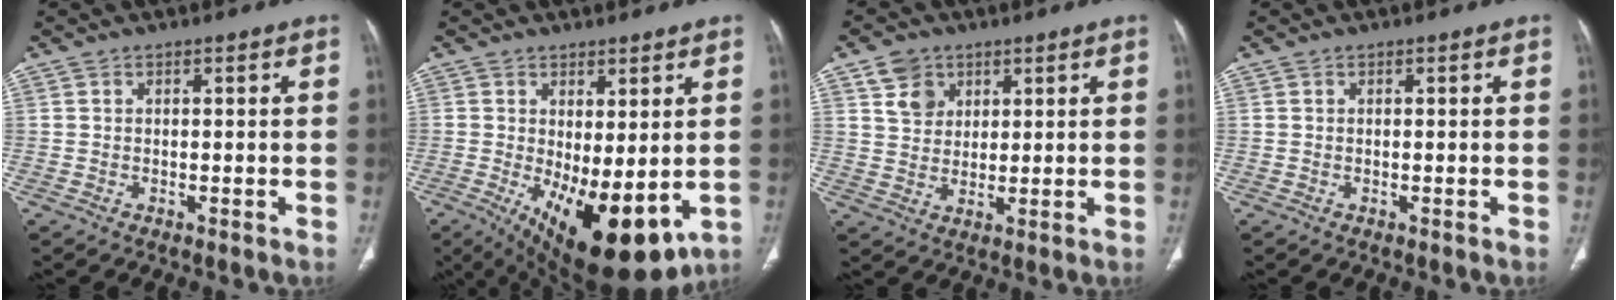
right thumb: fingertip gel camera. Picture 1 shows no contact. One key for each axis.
{"total": 15.0, "fx": -2.9, "fy": 6.2, "fz": 13.3, "tx": -0.203, "ty": -0.027, "tz": -0.020}
{"total": 6.0, "fx": 3.2, "fy": 4.7, "fz": 2.1, "tx": -0.017, "ty": -0.017, "tz": 0.061}
{"total": 0.0}